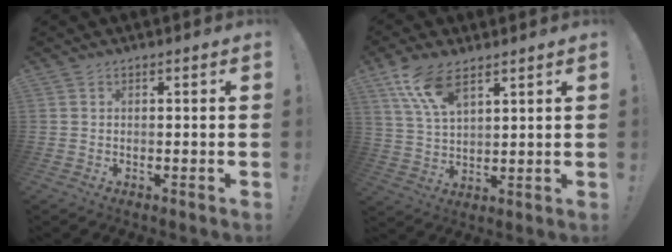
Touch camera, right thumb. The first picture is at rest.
{"total": 10.6, "force": [6.8, 4.2, 7.0], "torque": [-0.138, -0.023, 0.129]}